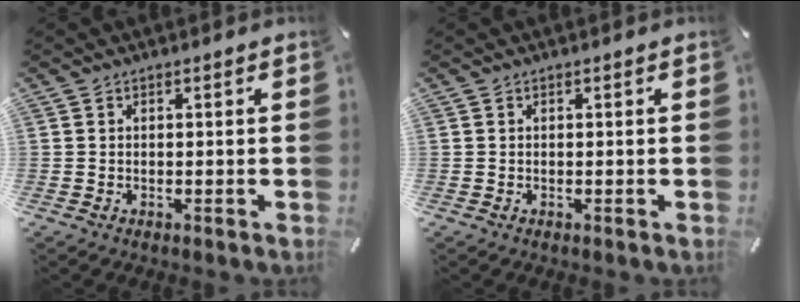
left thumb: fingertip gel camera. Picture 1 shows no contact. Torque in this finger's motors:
{"motor_torque": [-0.21, -0.19, 0.08, -0.10, 0.00]}